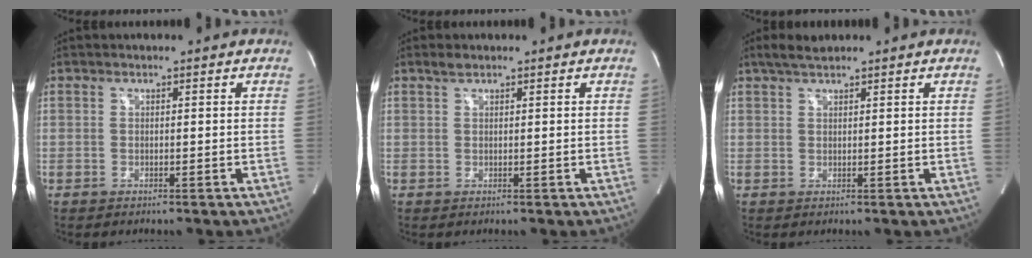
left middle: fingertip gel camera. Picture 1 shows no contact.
{"total": 1.1, "force": [0.9, 0.3, 0.5], "torque": [-0.015, 0.007, 0.020]}
{"total": 2.6, "force": [2.1, 0.4, 1.5], "torque": [-0.034, 0.013, 0.042]}